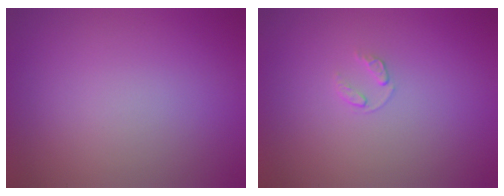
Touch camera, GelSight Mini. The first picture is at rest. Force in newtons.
{"total": 0.8, "press": 0.5, "slide": 0.6}